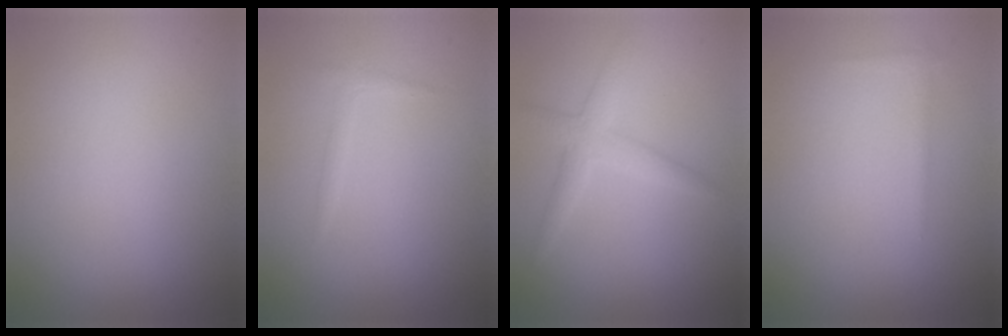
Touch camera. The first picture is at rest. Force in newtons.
{"total": 0.8, "press": 0.8, "slide": 0.1}
{"total": 2.5, "press": 2.5, "slide": 0.0}
{"total": 0.6, "press": 0.6, "slide": 0.1}